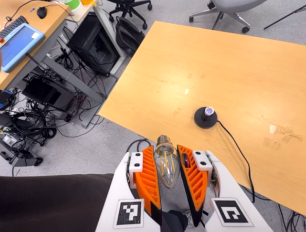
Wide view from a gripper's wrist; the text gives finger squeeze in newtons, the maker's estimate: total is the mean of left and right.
{"total": 9.7, "left": 9.7, "right": 9.8}